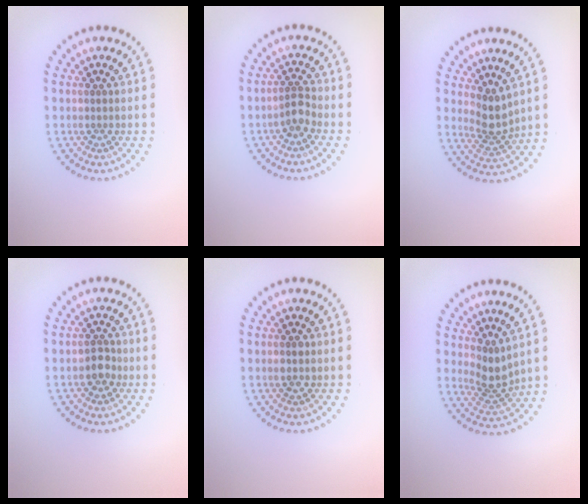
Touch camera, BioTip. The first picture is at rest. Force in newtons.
{"total": 1.8, "press": 1.5, "slide": 1.0}
{"total": 2.9, "press": 2.3, "slide": 1.8}
{"total": 1.9, "press": 1.8, "slide": 0.7}
{"total": 1.6, "press": 1.6, "slide": 0.1}
{"total": 2.7, "press": 2.1, "slide": 1.8}